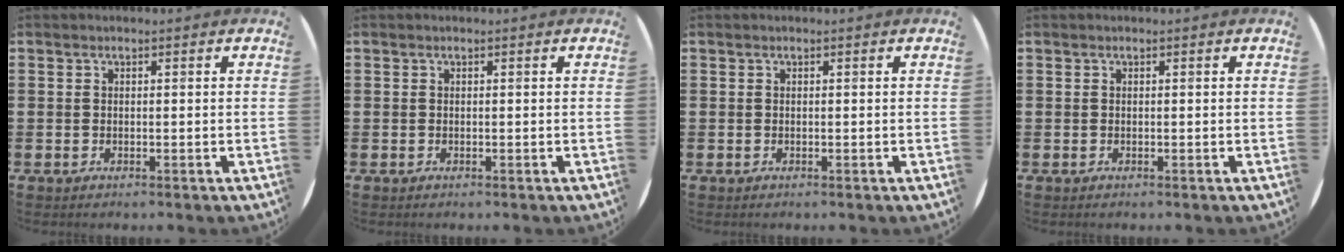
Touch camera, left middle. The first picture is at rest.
{"total": 0.0}
{"total": 0.0}
{"total": 0.0}